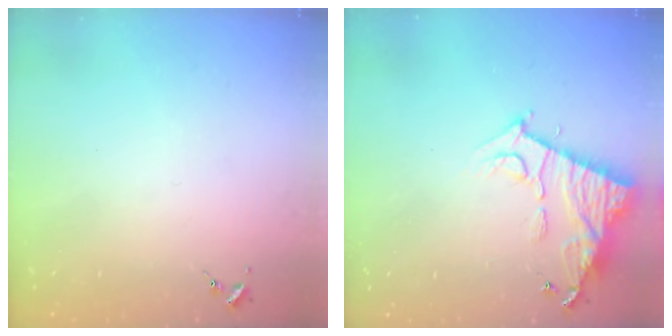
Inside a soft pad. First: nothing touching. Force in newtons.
{"total": 11.7, "press": 11.6, "slide": 0.8}